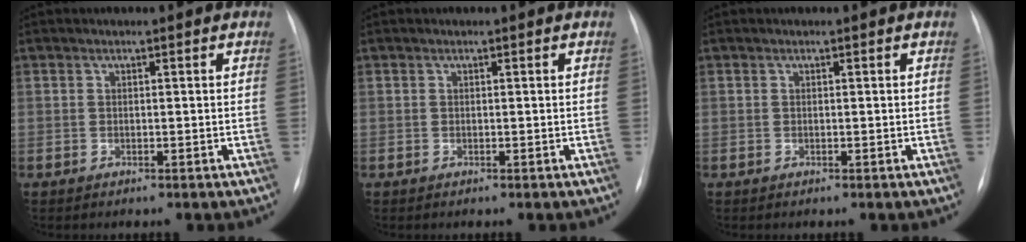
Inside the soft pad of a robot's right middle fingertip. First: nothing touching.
{"total": 0.0}
{"total": 0.0}